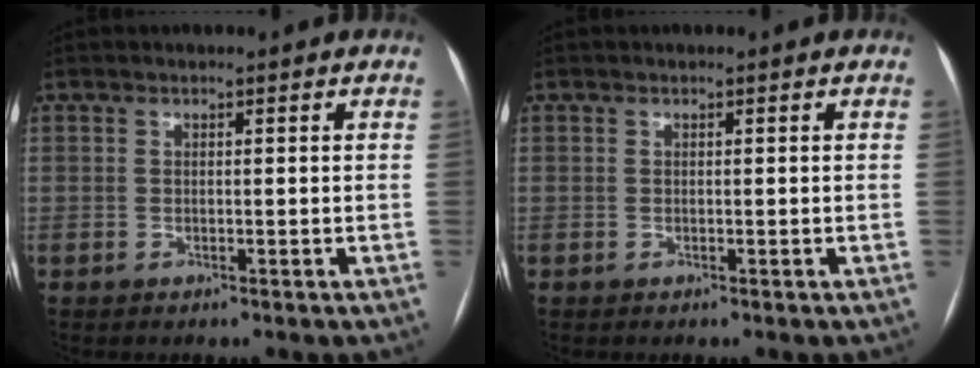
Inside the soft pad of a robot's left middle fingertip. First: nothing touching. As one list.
[{"total": 0.0}]